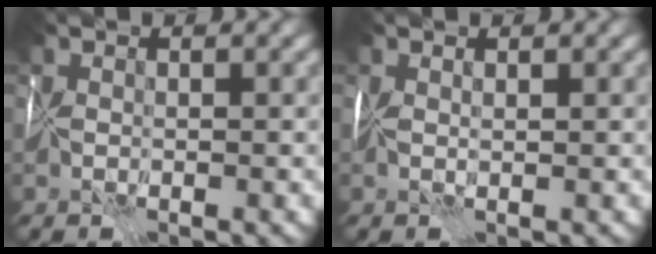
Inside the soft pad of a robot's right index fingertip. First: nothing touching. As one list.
[{"total": 0.7, "force": [0.4, -0.6, -0.2], "torque": [0.014, -0.001, 0.006]}]